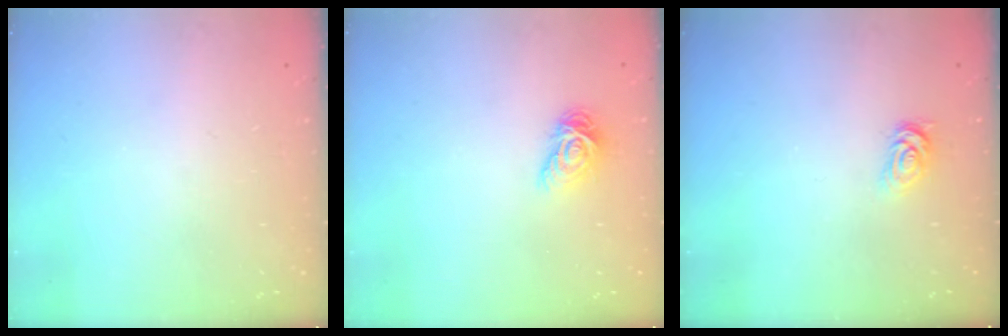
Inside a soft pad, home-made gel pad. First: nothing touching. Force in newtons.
{"total": 6.3, "press": 6.3, "slide": 0.1}
{"total": 1.8, "press": 1.8, "slide": 0.3}